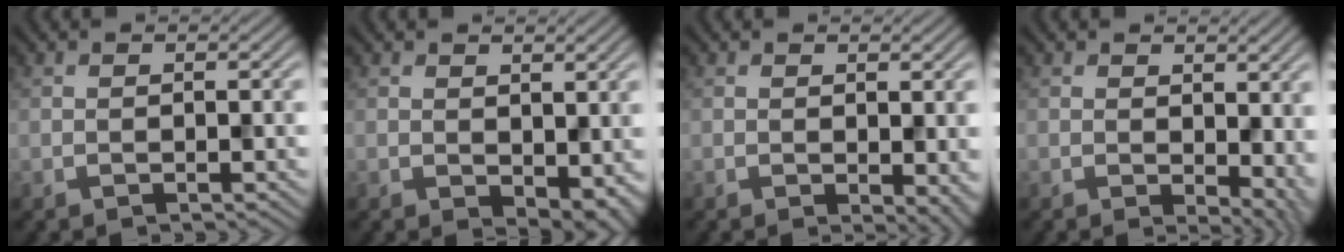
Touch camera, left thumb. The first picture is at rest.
{"total": 3.5, "force": [0.4, 2.2, 2.7], "torque": [-0.040, -0.012, 0.011]}
{"total": 3.0, "force": [-0.3, 1.6, 2.6], "torque": [-0.029, -0.009, -0.002]}
{"total": 6.5, "force": [0.3, 3.9, 5.2], "torque": [-0.066, -0.017, 0.018]}